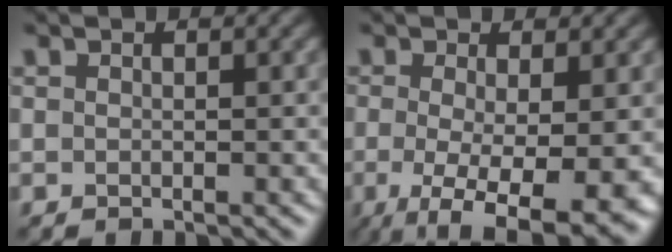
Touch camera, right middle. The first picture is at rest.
{"total": 7.9, "force": [-2.3, 2.3, 7.2], "torque": [-0.130, -0.022, -0.028]}